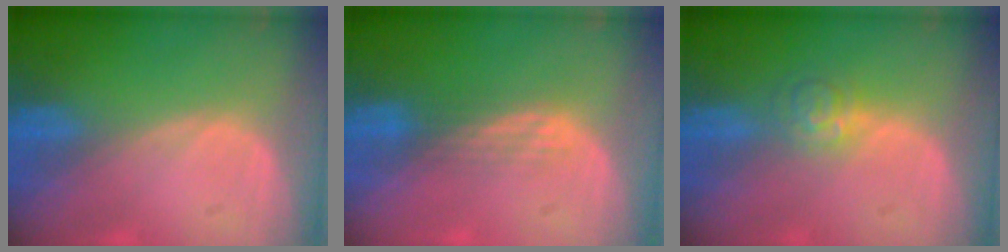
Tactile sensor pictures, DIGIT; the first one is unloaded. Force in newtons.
{"total": 2.9, "press": 2.5, "slide": 1.5}
{"total": 3.9, "press": 3.6, "slide": 1.6}